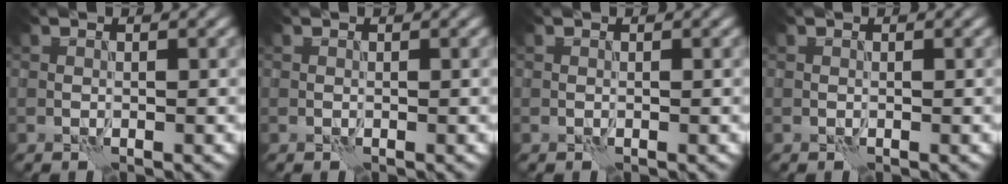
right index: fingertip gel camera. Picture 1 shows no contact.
{"total": 0.0}
{"total": 0.0}
{"total": 0.0}